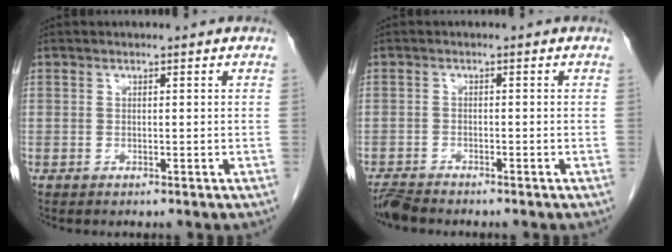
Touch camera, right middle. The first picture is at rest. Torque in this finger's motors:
{"motor_torque": [-0.29, -0.27, 0.00, -0.01]}